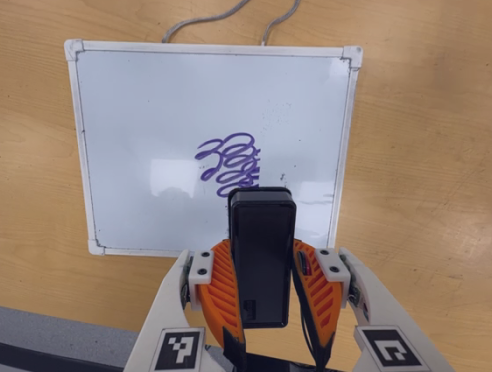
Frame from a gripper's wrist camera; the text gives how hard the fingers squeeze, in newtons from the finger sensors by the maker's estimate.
{"total": 6.7, "left": 5.6, "right": 7.9}